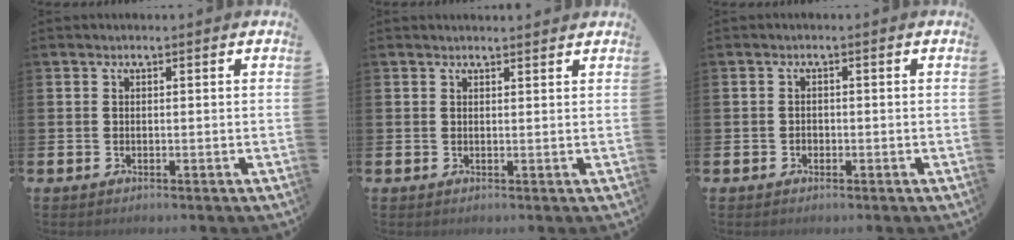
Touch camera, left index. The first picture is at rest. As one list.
[{"total": 1.1, "force": [1.1, 0.1, 0.1], "torque": [0.009, -0.004, 0.018]}, {"total": 0.9, "force": [-0.4, 0.8, 0.2], "torque": [-0.009, 0.006, -0.009]}]